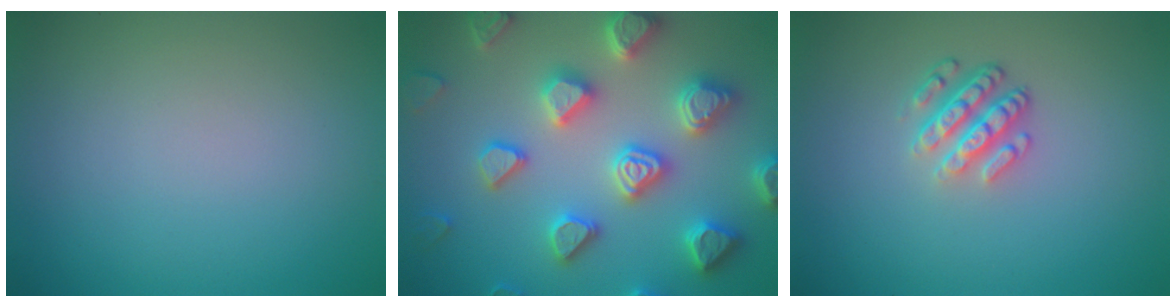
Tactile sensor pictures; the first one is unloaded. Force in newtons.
{"total": 7.3, "press": 7.1, "slide": 1.7}
{"total": 3.6, "press": 2.6, "slide": 2.5}